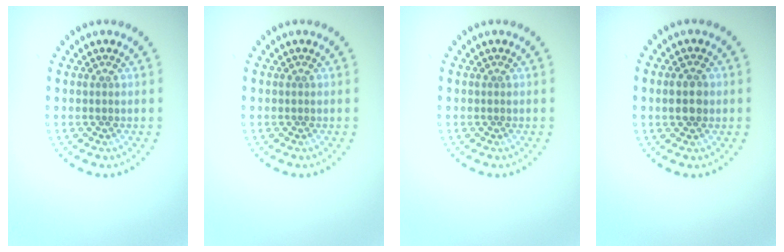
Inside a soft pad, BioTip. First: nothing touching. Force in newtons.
{"total": 0.0}
{"total": 0.0}
{"total": 2.8, "press": 2.8, "slide": 0.2}